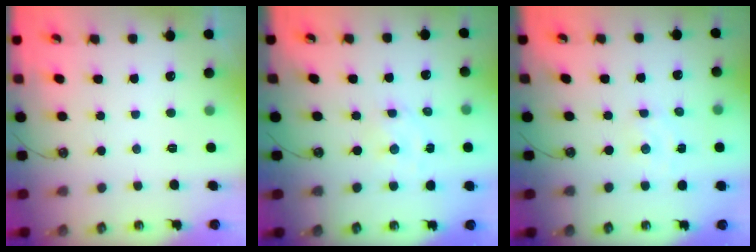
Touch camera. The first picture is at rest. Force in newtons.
{"total": 1.6, "press": 1.6, "slide": 0.2}
{"total": 1.9, "press": 1.9, "slide": 0.3}